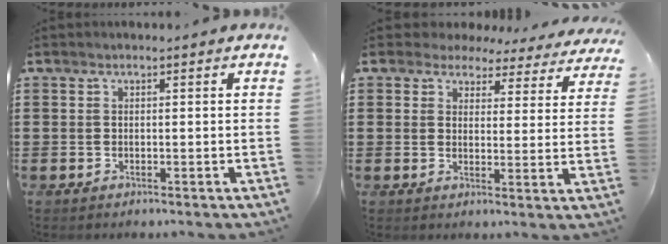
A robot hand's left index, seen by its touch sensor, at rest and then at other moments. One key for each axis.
{"total": 3.7, "fx": 3.4, "fy": 1.4, "fz": 0.6, "tx": -0.031, "ty": -0.014, "tz": 0.059}